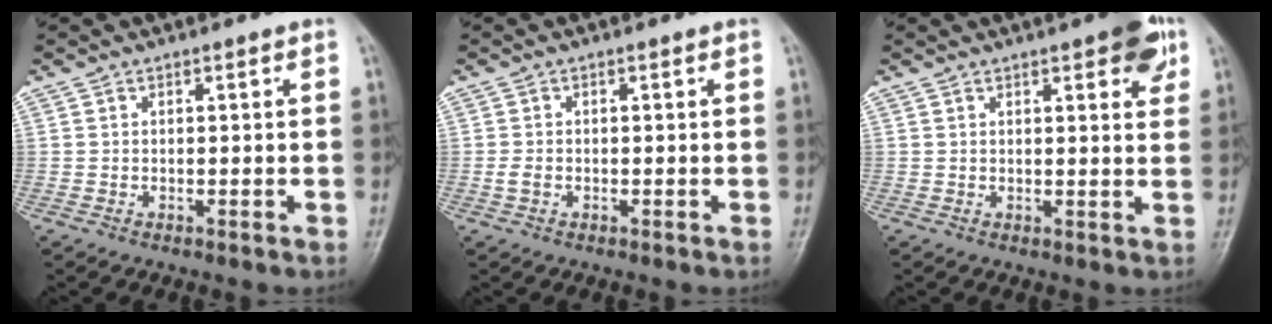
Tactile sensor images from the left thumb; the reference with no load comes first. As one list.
[{"total": 1.6, "force": [-0.2, 1.0, 1.2], "torque": [-0.020, 0.004, 0.003]}, {"total": 6.9, "force": [3.7, 2.2, 5.4], "torque": [-0.049, -0.011, 0.044]}]